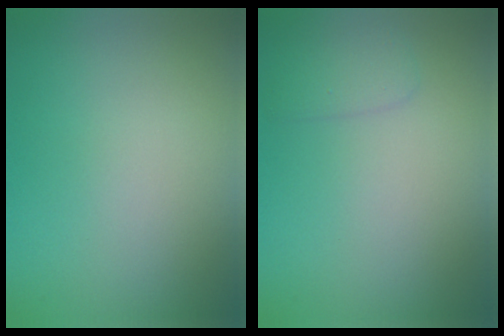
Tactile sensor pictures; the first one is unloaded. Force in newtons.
{"total": 1.5, "press": 1.5, "slide": 0.1}